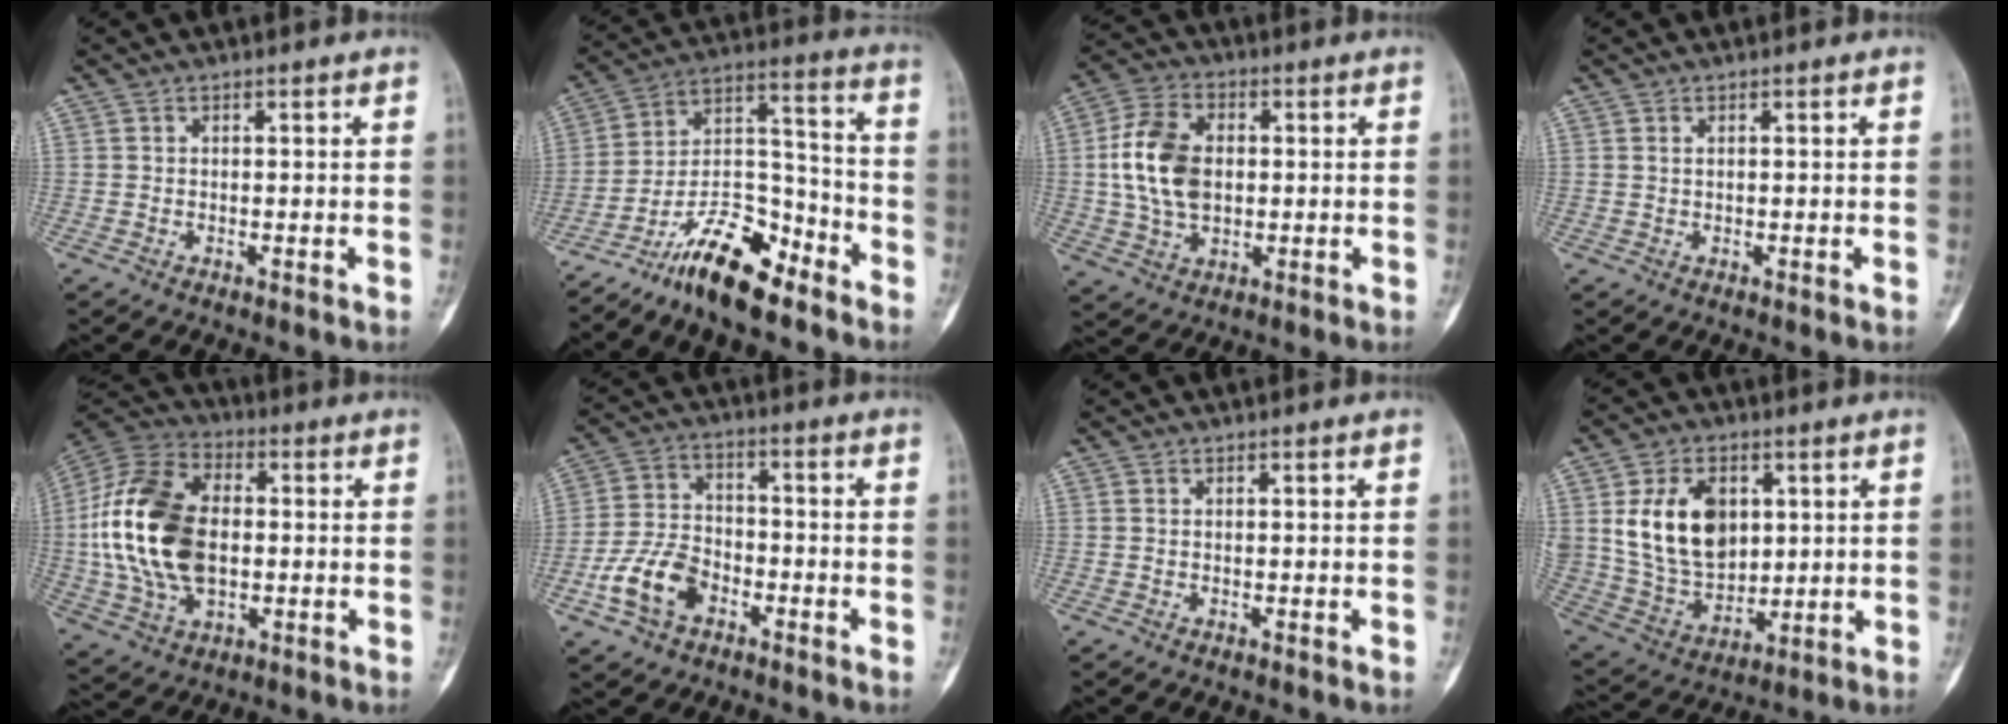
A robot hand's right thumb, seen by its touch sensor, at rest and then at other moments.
{"total": 14.8, "force": [-11.0, 4.9, 8.5], "torque": [-0.130, 0.093, -0.202]}
{"total": 12.7, "force": [0.7, 8.5, 9.4], "torque": [-0.172, 0.010, 0.014]}
{"total": 0.5, "force": [0.2, 0.3, 0.4], "torque": [-0.010, 0.005, 0.006]}
{"total": 21.9, "force": [-0.1, 13.8, 17.0], "torque": [-0.335, 0.009, 0.002]}
{"total": 10.4, "force": [-4.6, 6.8, 6.3], "torque": [-0.119, 0.030, -0.088]}
{"total": 0.0}
{"total": 16.6, "force": [4.2, 11.4, 11.2], "torque": [-0.171, -0.016, 0.096]}